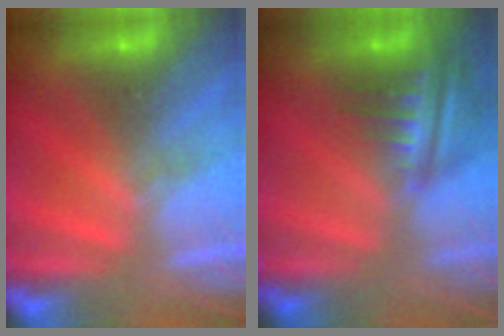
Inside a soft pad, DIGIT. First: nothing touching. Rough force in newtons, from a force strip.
{"total": 6.7}